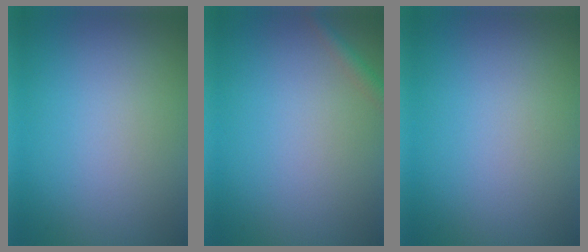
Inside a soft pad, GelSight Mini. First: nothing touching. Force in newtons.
{"total": 1.3, "press": 1.3, "slide": 0.1}
{"total": 0.0}